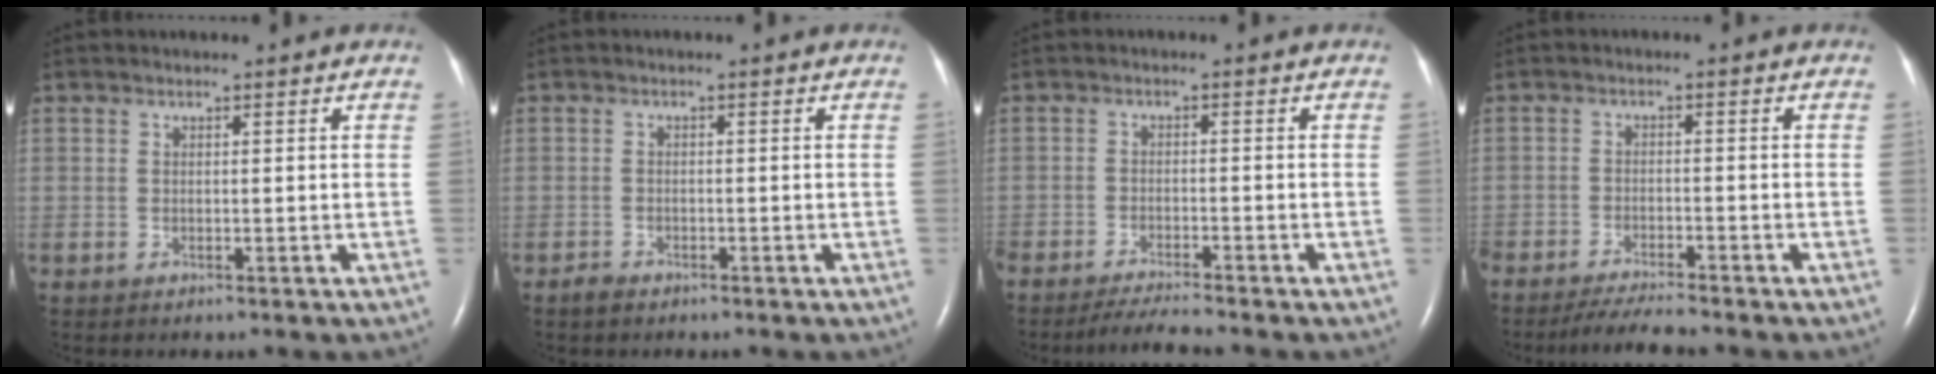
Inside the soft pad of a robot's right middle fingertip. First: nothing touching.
{"total": 1.3, "force": [-1.1, 0.6, 0.3], "torque": [-0.011, 0.001, -0.020]}
{"total": 4.6, "force": [-4.2, -0.5, 1.7], "torque": [-0.033, -0.018, -0.074]}
{"total": 5.5, "force": [-5.1, -0.1, 2.3], "torque": [-0.040, -0.019, -0.088]}